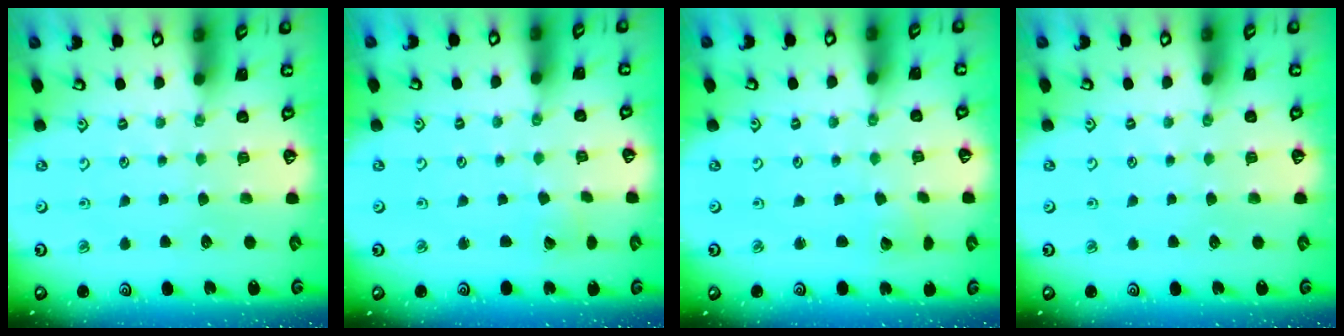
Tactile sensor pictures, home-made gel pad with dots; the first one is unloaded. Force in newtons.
{"total": 2.2, "press": 2.2, "slide": 0.2}
{"total": 2.5, "press": 2.5, "slide": 0.2}
{"total": 0.0}